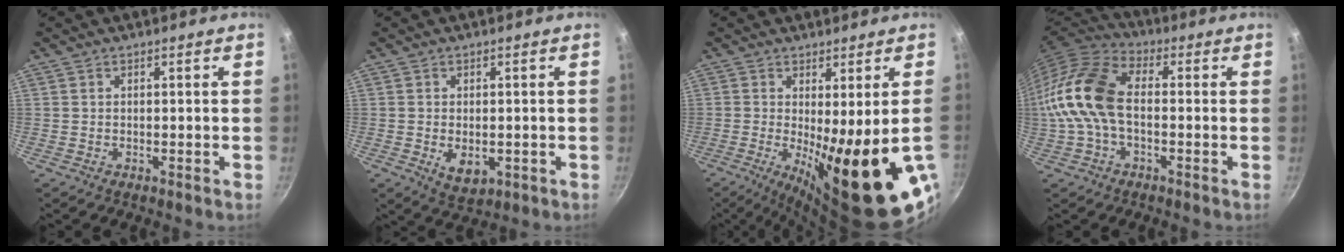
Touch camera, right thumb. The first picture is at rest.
{"total": 5.3, "force": [-0.9, 3.4, 3.9], "torque": [-0.053, -0.009, -0.004]}
{"total": 18.5, "force": [-4.1, 3.7, 17.7], "torque": [-0.245, -0.031, -0.038]}
{"total": 13.4, "force": [-0.9, 8.1, 10.7], "torque": [-0.206, 0.038, -0.036]}